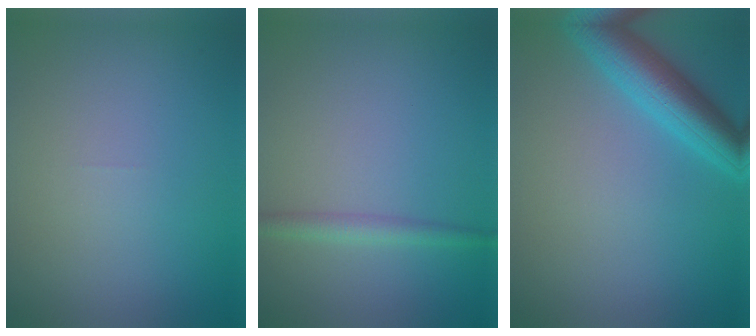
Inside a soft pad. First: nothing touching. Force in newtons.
{"total": 1.8, "press": 1.8, "slide": 0.0}
{"total": 5.3, "press": 5.3, "slide": 0.2}